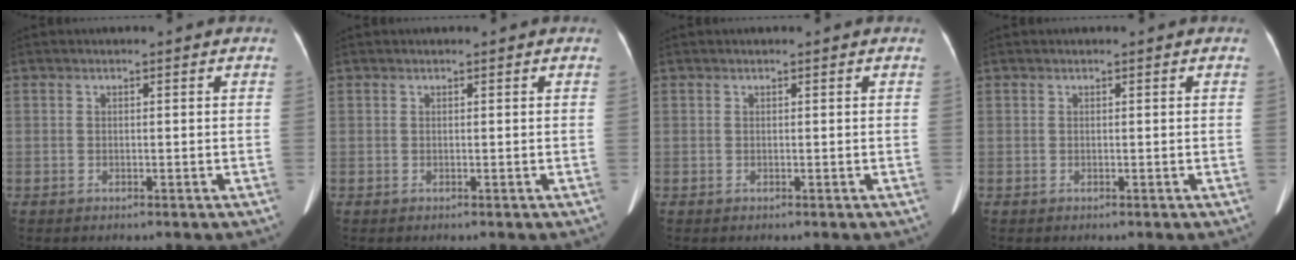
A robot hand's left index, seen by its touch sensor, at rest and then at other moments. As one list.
[{"total": 0.0}, {"total": 0.0}, {"total": 0.0}]